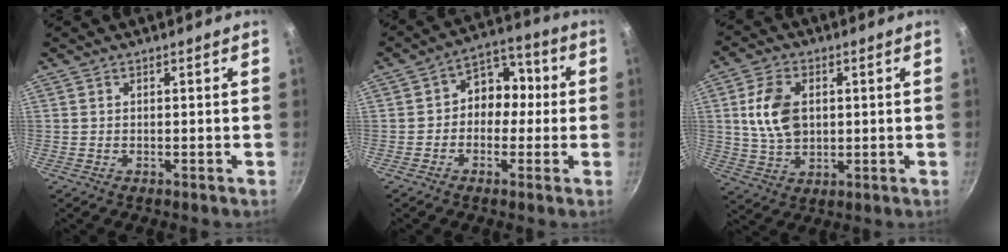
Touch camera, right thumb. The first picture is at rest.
{"total": 8.9, "force": [-0.2, 7.2, 5.2], "torque": [-0.016, 0.030, -0.023]}
{"total": 10.2, "force": [1.6, 6.7, 7.4], "torque": [-0.128, -0.003, 0.031]}